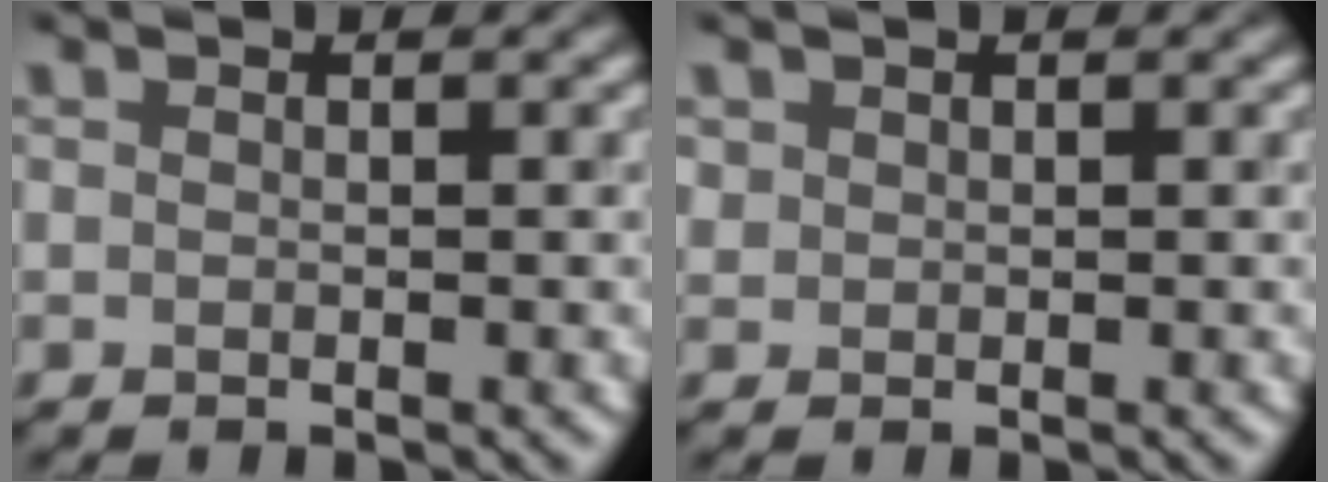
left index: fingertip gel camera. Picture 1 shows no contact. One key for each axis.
{"total": 0.7, "fx": 0.4, "fy": 0.5, "fz": 0.0, "tx": 0.001, "ty": 0.000, "tz": 0.009}